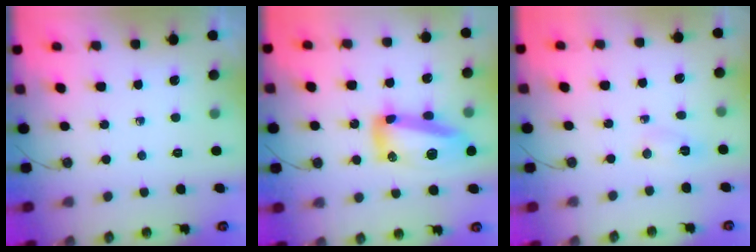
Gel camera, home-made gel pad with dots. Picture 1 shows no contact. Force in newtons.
{"total": 15.4, "press": 15.3, "slide": 1.9}
{"total": 2.2, "press": 2.2, "slide": 0.2}